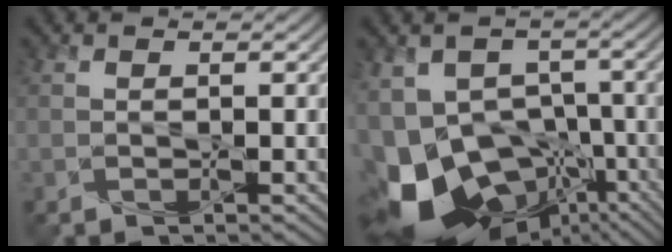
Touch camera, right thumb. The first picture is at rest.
{"total": 17.9, "force": [-8.8, 11.2, 11.0], "torque": [-0.207, -0.028, -0.108]}